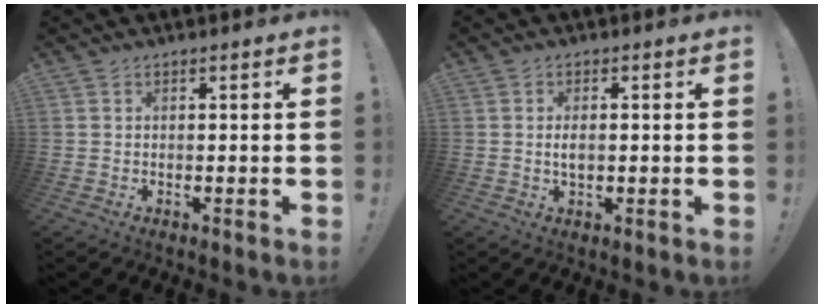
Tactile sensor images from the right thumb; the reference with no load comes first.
{"total": 2.3, "force": [-0.1, 1.1, 2.0], "torque": [-0.039, 0.005, -0.003]}